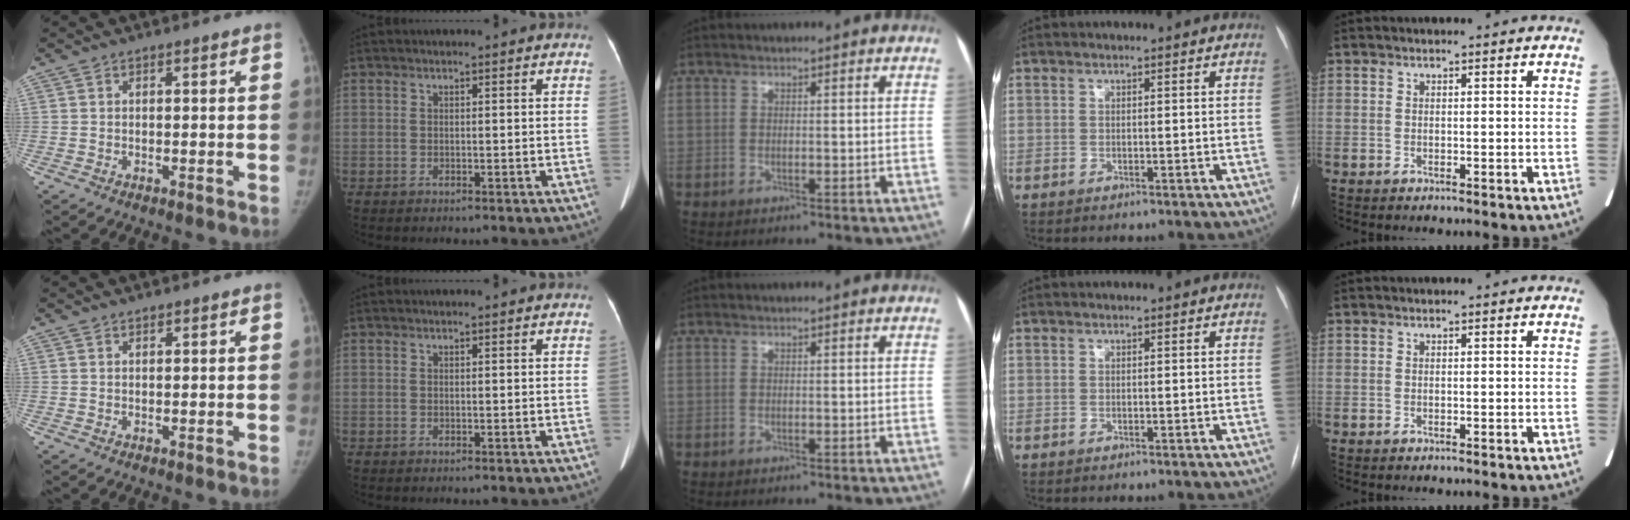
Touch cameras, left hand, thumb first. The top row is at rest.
{"thumb": {"total": 0.6, "force": [0.6, 0.2, 0.2], "torque": [-0.004, -0.004, 0.010]}, "index": {"total": 0.9, "force": [0.8, 0.1, 0.3], "torque": [-0.010, 0.008, 0.010]}}